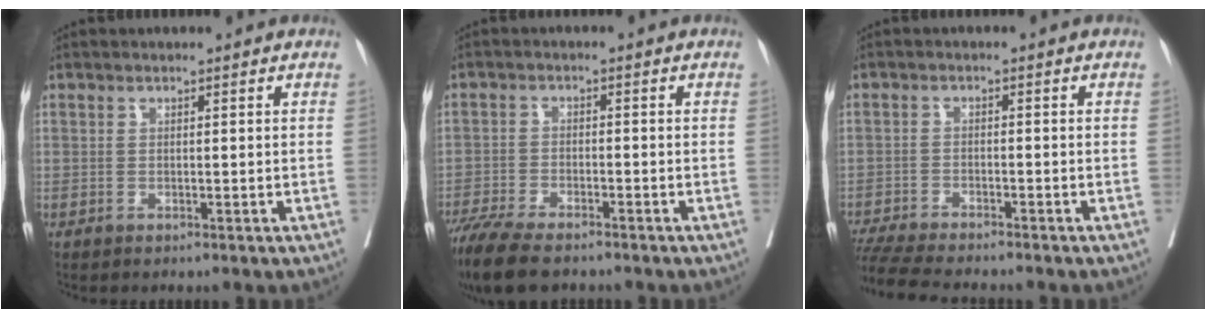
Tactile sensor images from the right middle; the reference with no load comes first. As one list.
[{"total": 10.2, "force": [-8.3, 2.4, 5.6], "torque": [-0.098, -0.022, -0.138]}, {"total": 9.8, "force": [-8.8, 0.5, 4.2], "torque": [-0.070, -0.020, -0.143]}]